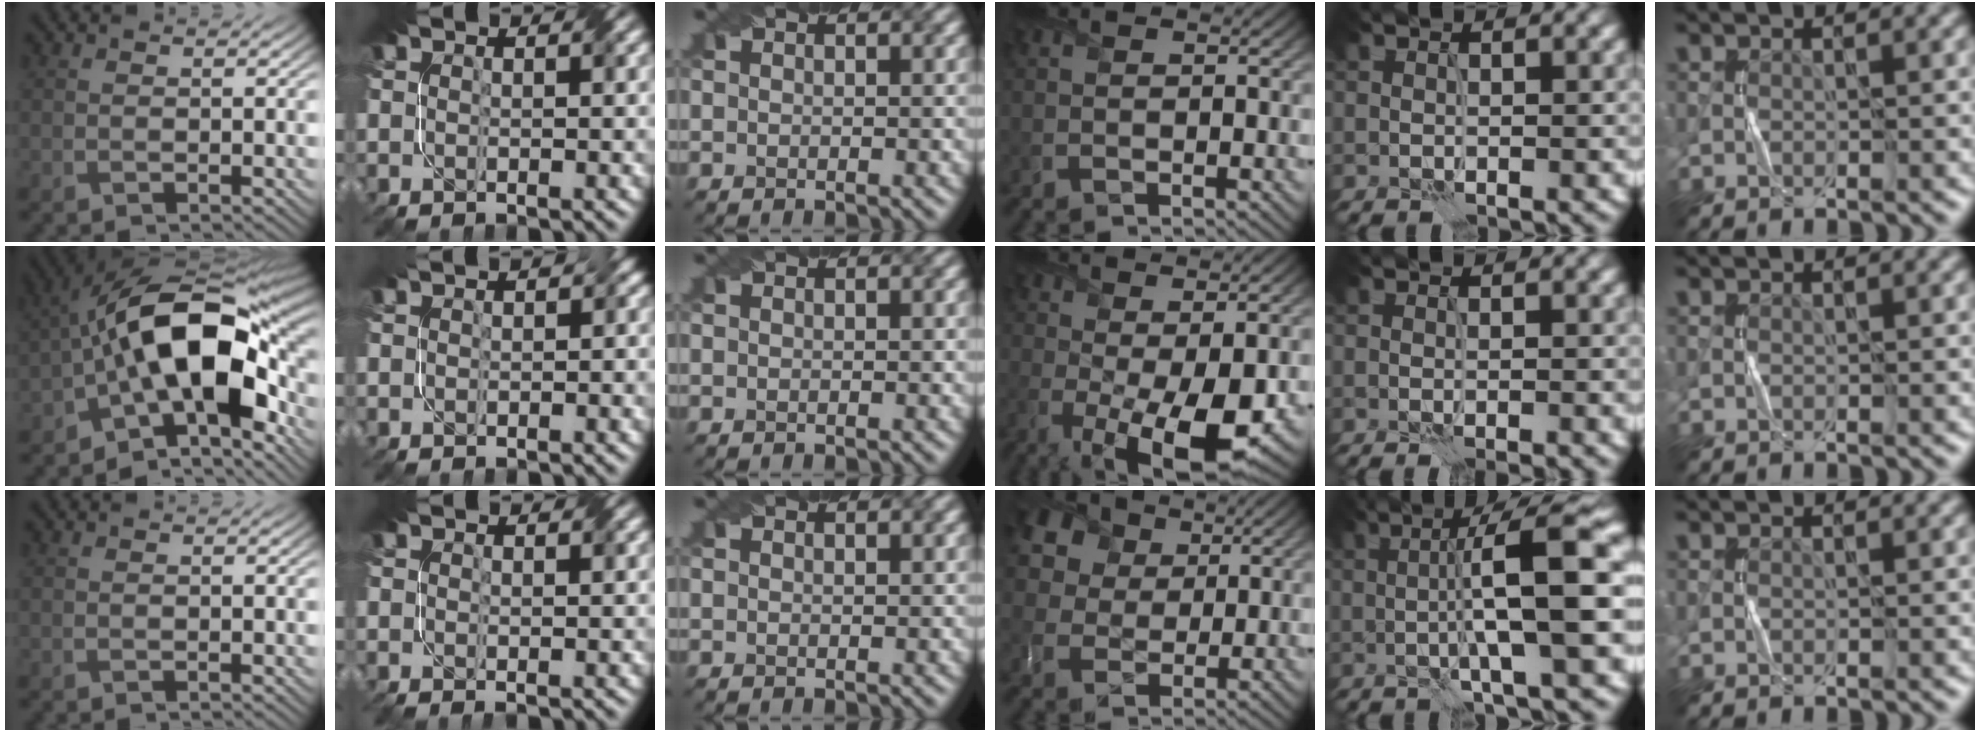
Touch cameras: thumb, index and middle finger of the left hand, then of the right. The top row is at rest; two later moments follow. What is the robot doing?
{"motion": "fold", "object": "napkin"}